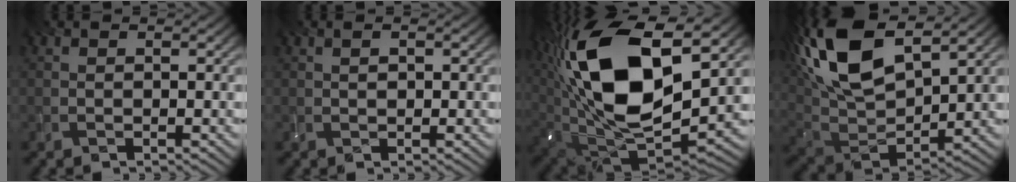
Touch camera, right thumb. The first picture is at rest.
{"total": 1.1, "force": [0.1, 0.5, 1.0], "torque": [-0.021, 0.001, 0.003]}
{"total": 20.4, "force": [5.3, 11.7, 15.9], "torque": [-0.349, -0.009, 0.105]}
{"total": 17.0, "force": [7.9, 7.8, 12.9], "torque": [-0.313, 0.029, 0.144]}